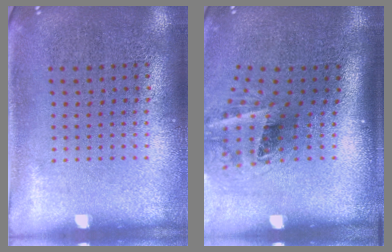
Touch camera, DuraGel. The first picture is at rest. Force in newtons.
{"total": 2.1, "press": 1.3, "slide": 1.6}